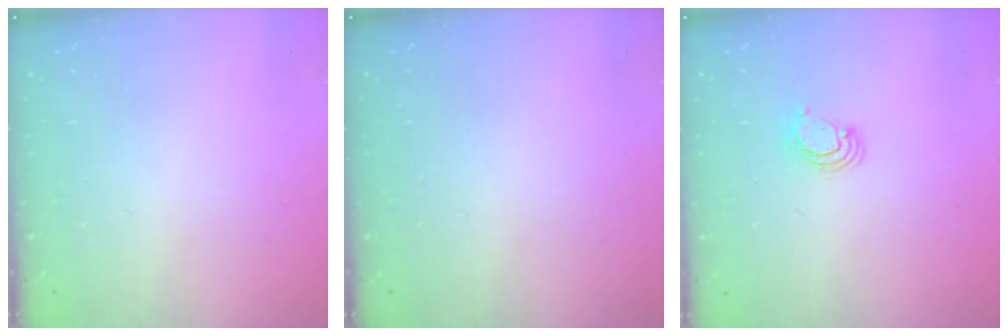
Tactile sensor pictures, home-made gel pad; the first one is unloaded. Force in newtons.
{"total": 0.0}
{"total": 3.2, "press": 3.1, "slide": 0.3}